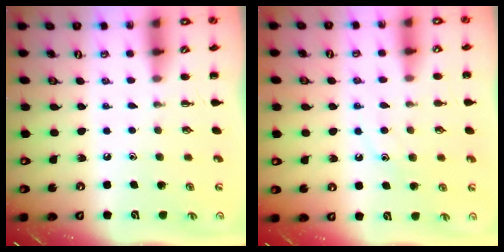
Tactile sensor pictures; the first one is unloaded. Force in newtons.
{"total": 10.2, "press": 10.1, "slide": 1.2}